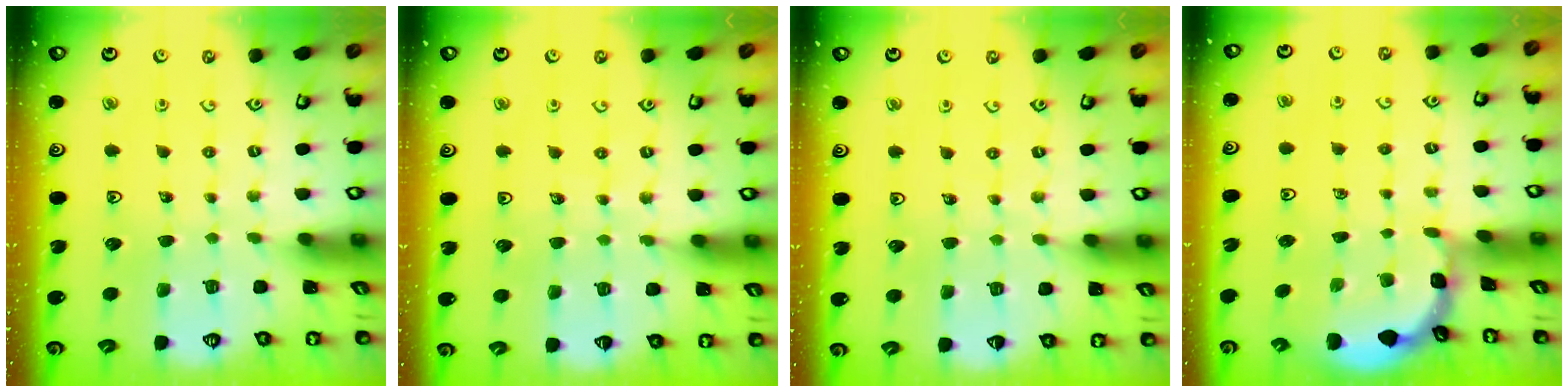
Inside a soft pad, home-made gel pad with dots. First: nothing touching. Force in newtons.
{"total": 4.0, "press": 3.9, "slide": 0.9}
{"total": 1.7, "press": 1.7, "slide": 0.2}
{"total": 1.7, "press": 1.7, "slide": 0.1}